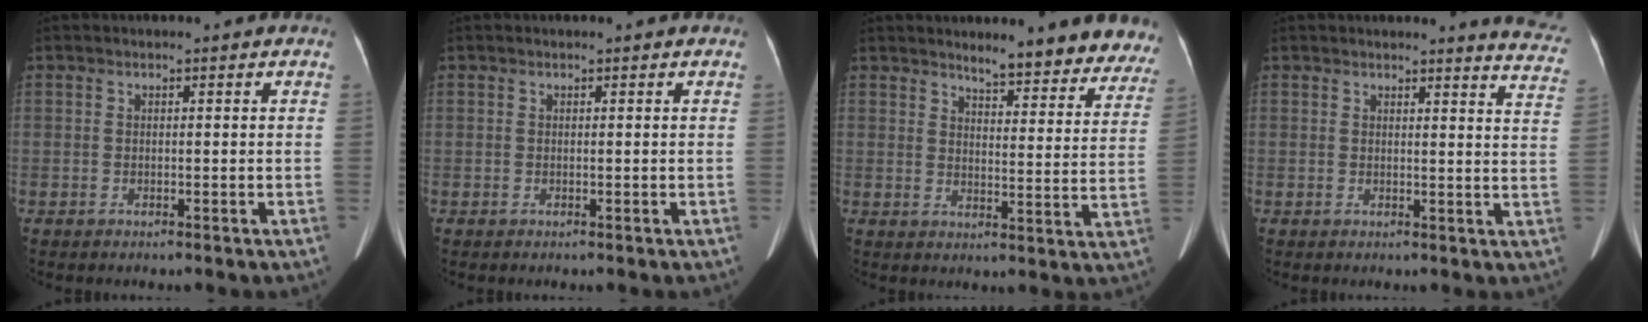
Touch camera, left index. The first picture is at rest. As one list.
[{"total": 0.0}, {"total": 13.4, "force": [12.3, 2.5, 4.7], "torque": [-0.024, -0.031, 0.133]}, {"total": 8.0, "force": [7.9, -0.2, 1.3], "torque": [0.002, -0.074, 0.055]}]